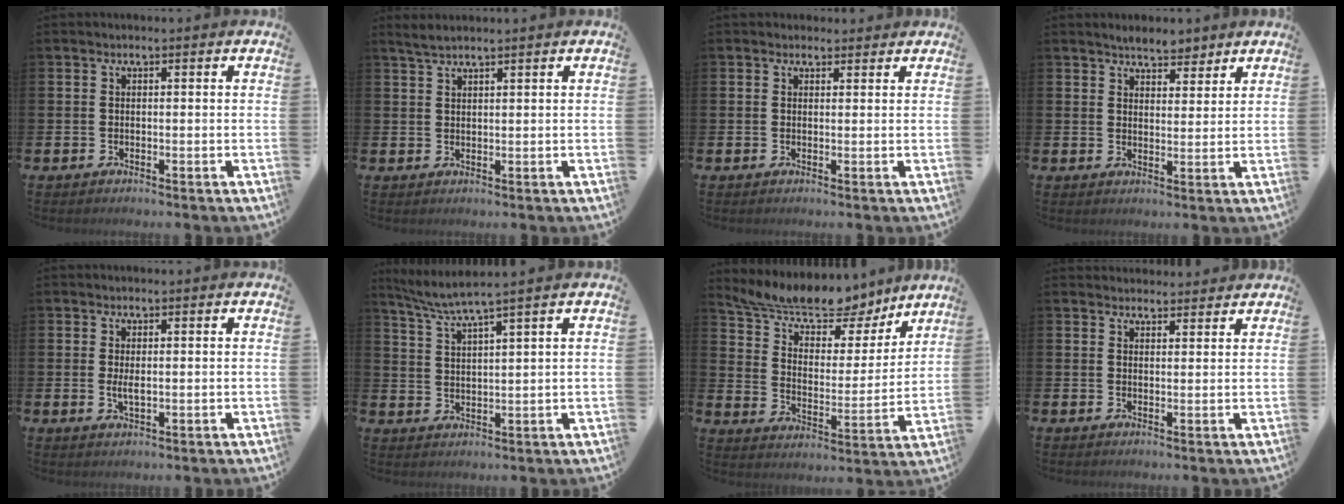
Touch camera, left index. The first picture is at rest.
{"total": 2.0, "force": [1.9, 0.1, 0.7], "torque": [-0.025, 0.006, 0.037]}
{"total": 1.4, "force": [1.2, 0.7, 0.0], "torque": [0.007, 0.001, 0.020]}
{"total": 4.3, "force": [4.0, 1.3, 0.4], "torque": [-0.009, -0.014, 0.074]}
{"total": 1.9, "force": [0.2, 0.6, 1.8], "torque": [-0.025, -0.004, 0.001]}
{"total": 4.7, "force": [4.2, -0.8, 1.9], "torque": [-0.058, -0.020, 0.072]}
{"total": 10.7, "force": [9.9, 3.1, 2.7], "torque": [-0.093, -0.068, 0.170]}
{"total": 2.6, "force": [2.5, 0.6, -0.2], "torque": [0.007, -0.014, 0.044]}